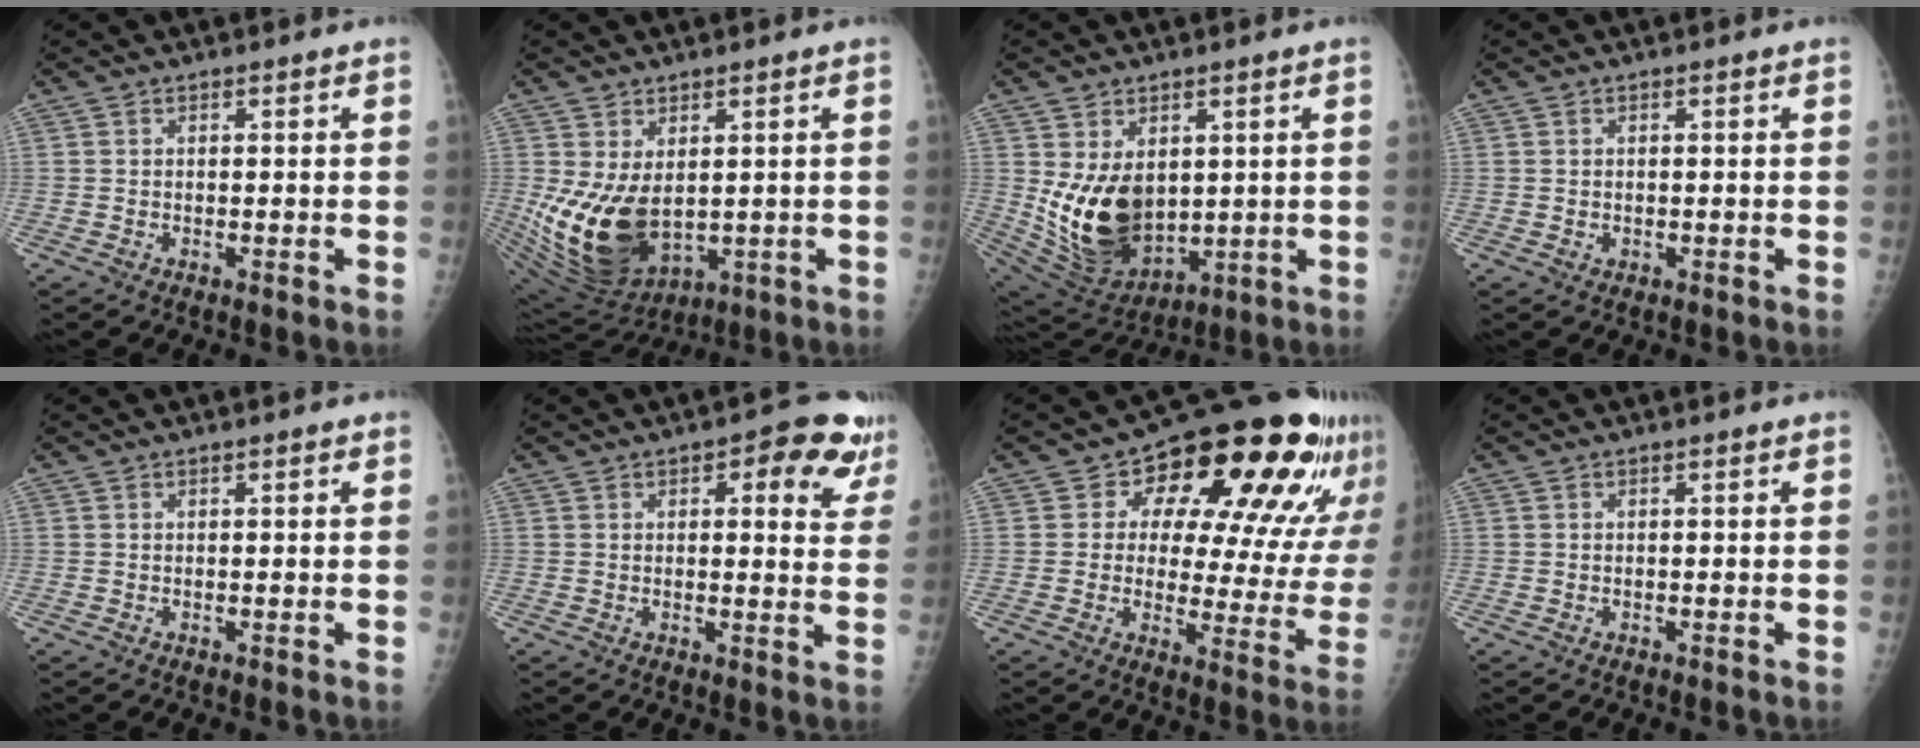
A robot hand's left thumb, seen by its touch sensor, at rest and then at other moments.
{"total": 14.5, "force": [0.3, 9.4, 11.0], "torque": [-0.194, -0.025, 0.037]}
{"total": 14.9, "force": [1.6, 10.3, 10.6], "torque": [-0.154, -0.031, 0.061]}
{"total": 0.8, "force": [0.0, 0.7, 0.3], "torque": [-0.005, 0.000, 0.001]}
{"total": 0.5, "force": [0.3, 0.2, 0.4], "torque": [-0.006, -0.001, 0.004]}
{"total": 10.5, "force": [5.5, 4.4, 7.8], "torque": [-0.049, -0.017, 0.056]}
{"total": 24.2, "force": [12.0, 12.3, 17.0], "torque": [-0.185, -0.018, 0.155]}
{"total": 0.0}